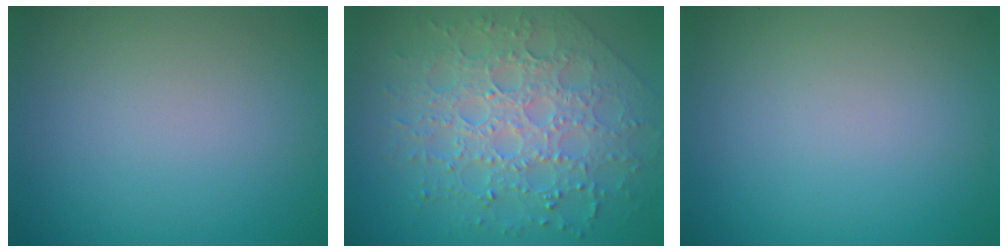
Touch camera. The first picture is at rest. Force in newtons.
{"total": 8.0, "press": 5.7, "slide": 5.6}
{"total": 0.0}